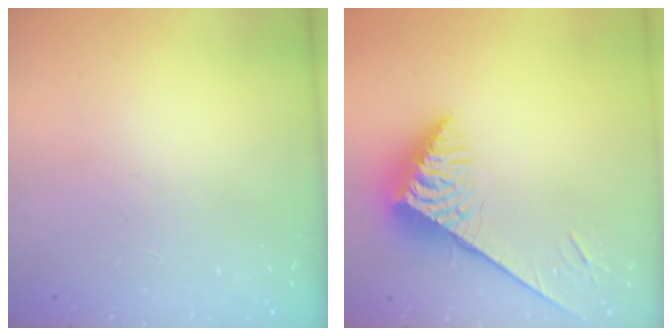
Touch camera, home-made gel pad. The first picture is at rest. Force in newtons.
{"total": 5.6, "press": 5.6, "slide": 0.4}